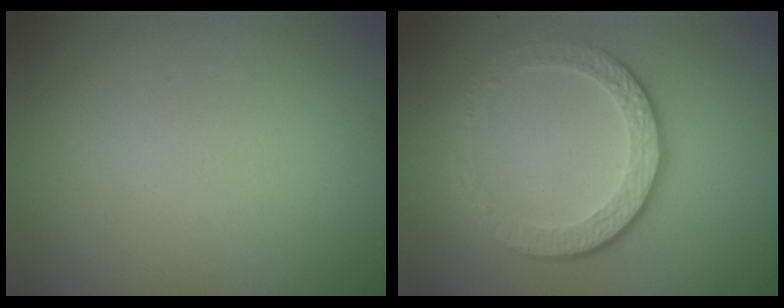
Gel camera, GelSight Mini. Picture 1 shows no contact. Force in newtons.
{"total": 4.5, "press": 3.1, "slide": 3.2}